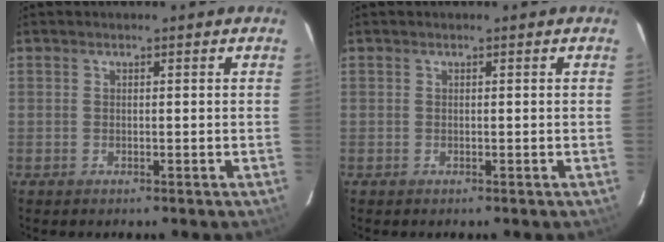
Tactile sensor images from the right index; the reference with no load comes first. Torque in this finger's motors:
{"motor_torque": [0.00, 0.00, 0.04, 0.00]}